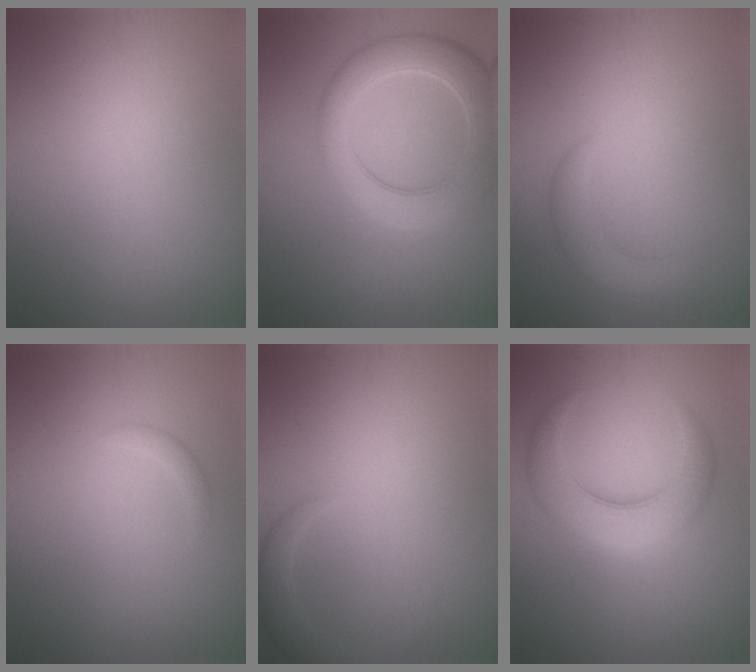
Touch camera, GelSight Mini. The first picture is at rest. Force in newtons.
{"total": 6.5, "press": 6.5, "slide": 0.7}
{"total": 2.4, "press": 2.4, "slide": 0.1}
{"total": 0.8, "press": 0.8, "slide": 0.1}
{"total": 2.5, "press": 2.5, "slide": 0.3}
{"total": 5.9, "press": 5.9, "slide": 0.2}